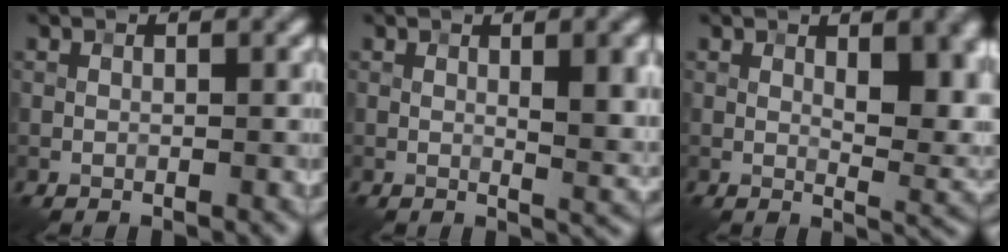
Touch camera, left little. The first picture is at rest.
{"total": 5.0, "force": [0.9, 1.3, 4.8], "torque": [-0.059, 0.003, 0.014]}
{"total": 6.6, "force": [1.6, 2.7, 5.8], "torque": [-0.077, -0.002, 0.029]}